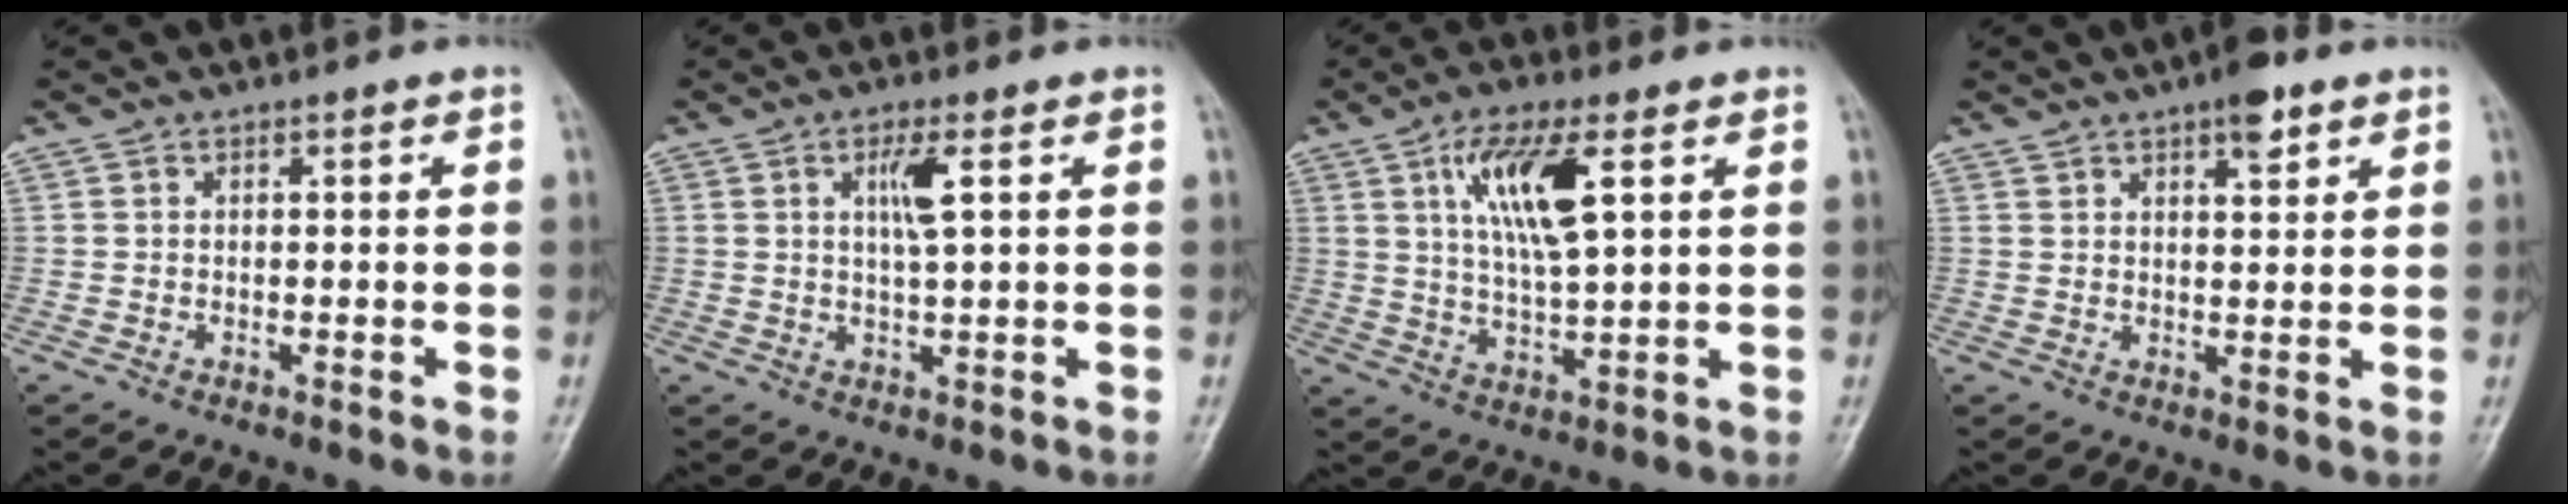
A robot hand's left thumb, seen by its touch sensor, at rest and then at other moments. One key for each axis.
{"total": 4.8, "fx": 1.4, "fy": 0.8, "fz": 4.5, "tx": -0.086, "ty": -0.004, "tz": 0.029}
{"total": 11.4, "fx": 4.0, "fy": 3.5, "fz": 10.0, "tx": -0.186, "ty": -0.013, "tz": 0.078}
{"total": 5.2, "fx": 3.2, "fy": 1.9, "fz": 3.6, "tx": -0.039, "ty": -0.014, "tz": 0.045}